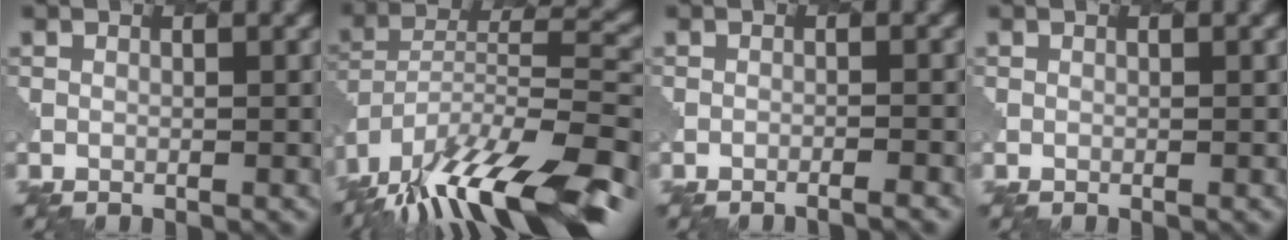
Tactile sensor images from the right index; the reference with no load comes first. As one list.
[{"total": 15.9, "force": [-12.7, 4.0, 8.6], "torque": [-0.151, 0.007, -0.205]}, {"total": 1.9, "force": [-1.7, 0.1, 0.9], "torque": [-0.005, 0.010, -0.034]}, {"total": 0.0}]